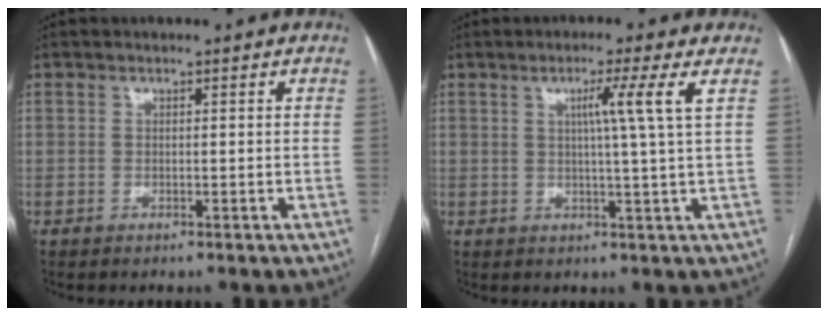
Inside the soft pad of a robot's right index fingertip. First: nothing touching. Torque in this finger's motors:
{"motor_torque": [0.11, 0.12, 0.13, 0.05]}